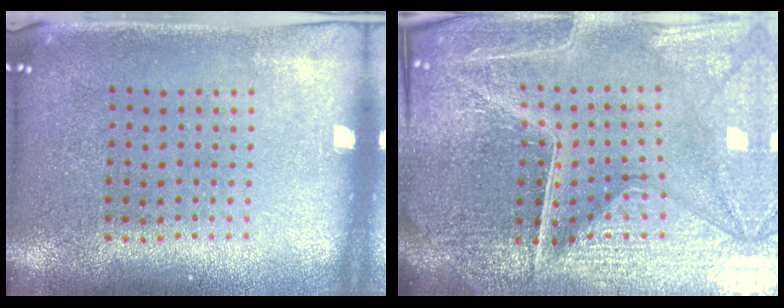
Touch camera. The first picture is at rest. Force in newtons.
{"total": 5.5, "press": 5.1, "slide": 2.0}